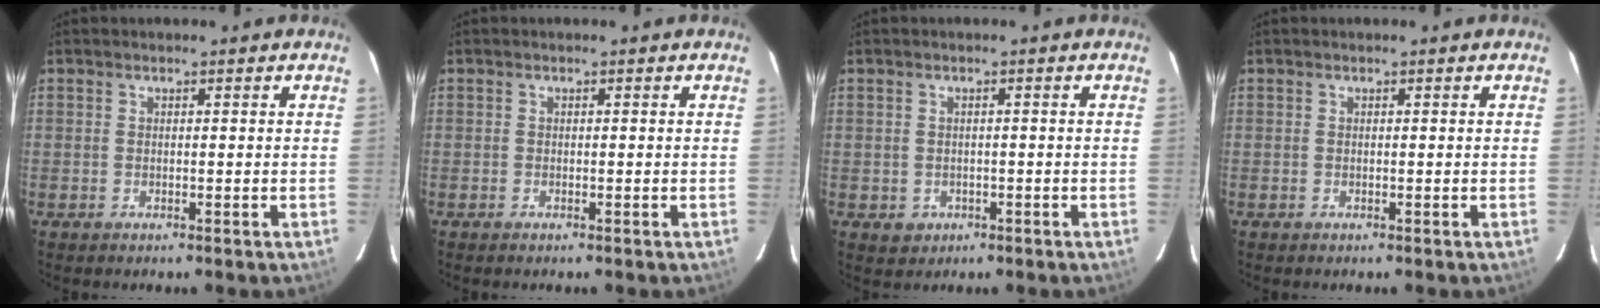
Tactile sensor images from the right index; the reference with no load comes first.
{"total": 0.0}
{"total": 2.6, "force": [-0.8, 2.3, 0.7], "torque": [-0.018, 0.001, -0.001]}
{"total": 0.0}